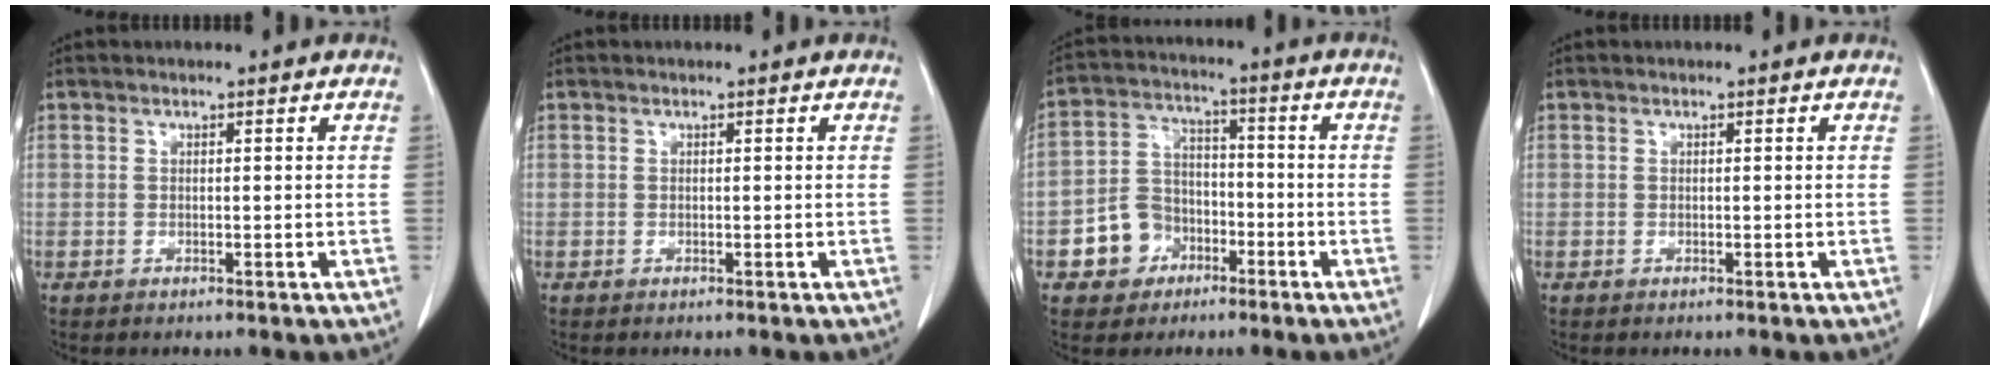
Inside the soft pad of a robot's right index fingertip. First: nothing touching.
{"total": 0.0}
{"total": 7.9, "force": [-3.5, 6.7, 2.3], "torque": [-0.048, 0.021, -0.052]}
{"total": 0.0}